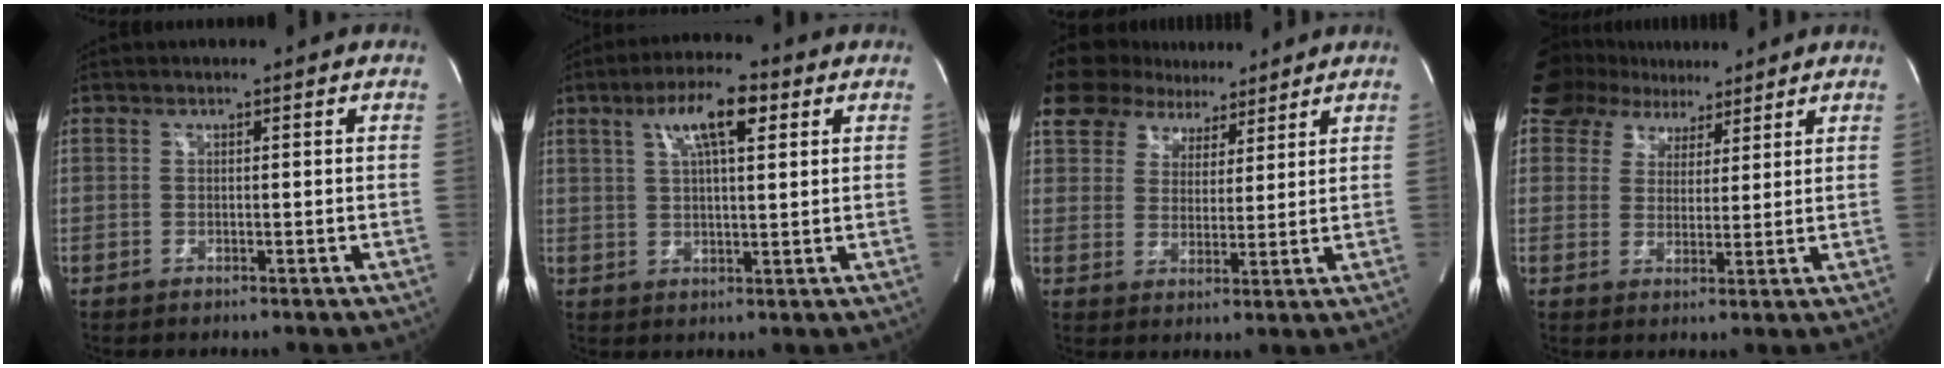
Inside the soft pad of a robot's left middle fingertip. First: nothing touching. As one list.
[{"total": 8.5, "force": [3.8, 2.0, 7.4], "torque": [-0.136, 0.018, 0.066]}, {"total": 10.7, "force": [8.3, 6.0, 3.2], "torque": [-0.059, 0.031, 0.141]}, {"total": 10.1, "force": [7.8, 5.7, 2.8], "torque": [-0.056, 0.033, 0.131]}]